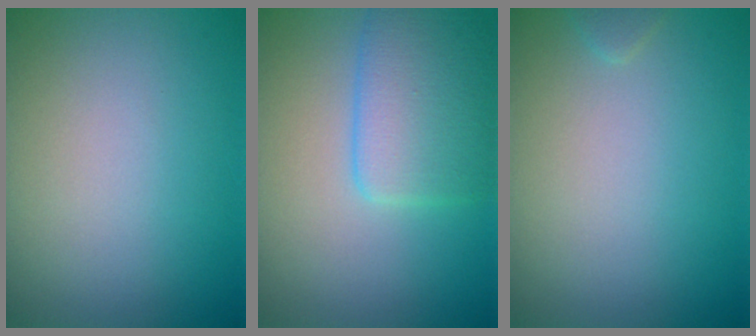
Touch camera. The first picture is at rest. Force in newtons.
{"total": 4.7, "press": 4.7, "slide": 0.2}
{"total": 0.5, "press": 0.5, "slide": 0.1}